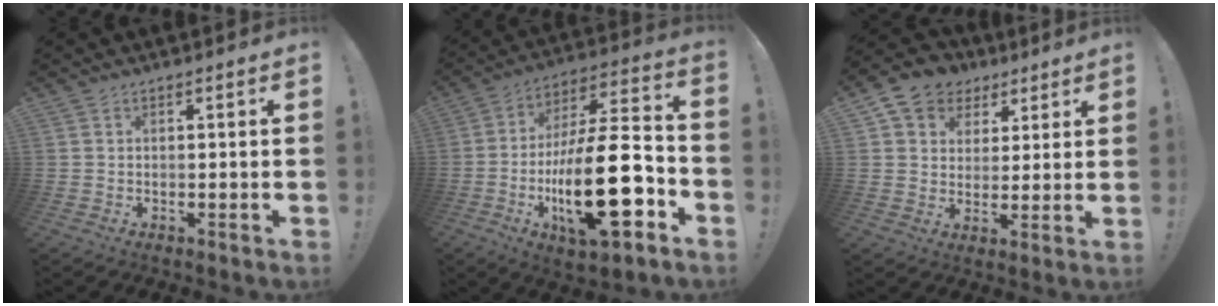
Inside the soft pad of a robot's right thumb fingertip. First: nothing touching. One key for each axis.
{"total": 26.5, "fx": -8.0, "fy": 9.3, "fz": 23.4, "tx": -0.421, "ty": 0.039, "tz": -0.130}
{"total": 10.1, "fx": 5.2, "fy": 8.2, "fz": 2.8, "tx": -0.048, "ty": -0.027, "tz": 0.107}